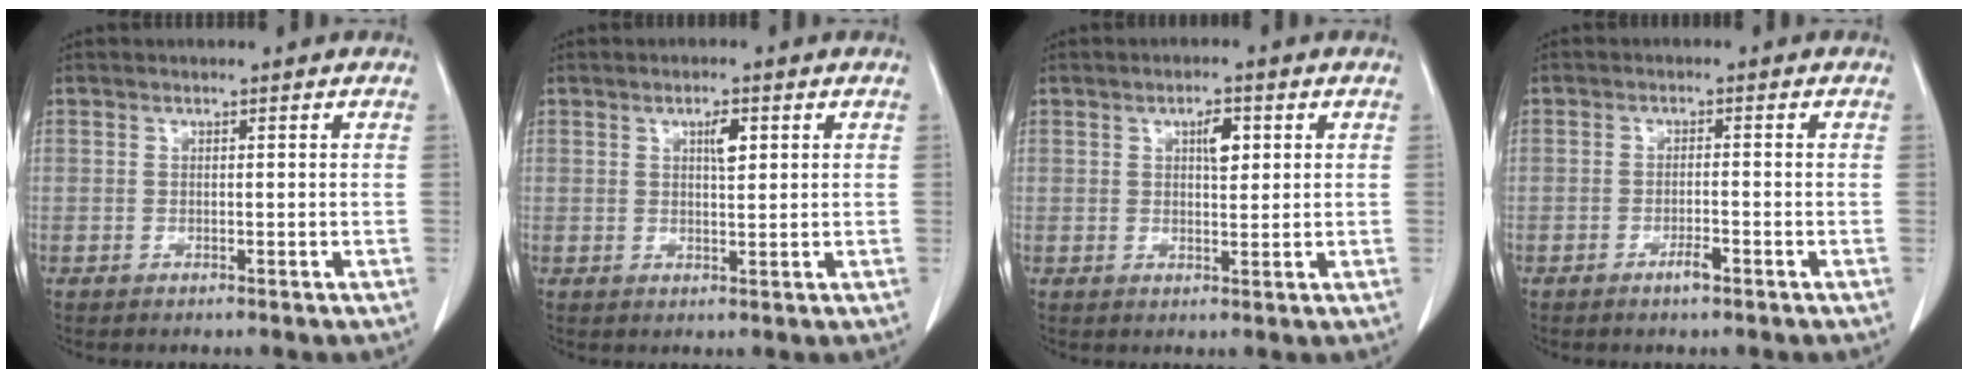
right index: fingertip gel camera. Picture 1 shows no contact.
{"total": 2.6, "force": [1.0, 0.7, 2.3], "torque": [-0.041, 0.000, 0.017]}
{"total": 3.2, "force": [1.1, 1.2, 2.7], "torque": [-0.044, 0.002, 0.018]}
{"total": 2.2, "force": [-1.4, 0.2, 1.7], "torque": [-0.029, 0.000, -0.024]}